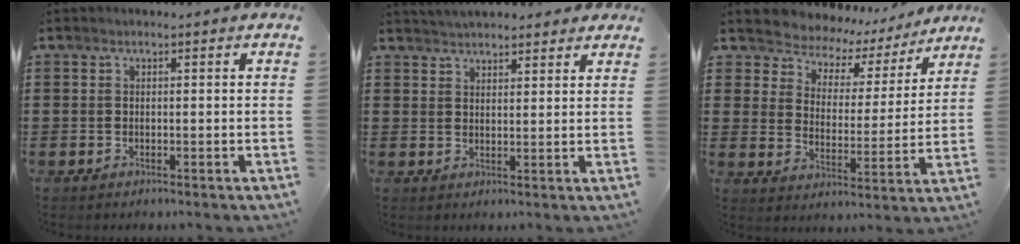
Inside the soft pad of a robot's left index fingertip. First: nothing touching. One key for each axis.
{"total": 3.4, "fx": 3.3, "fy": 0.7, "fz": 0.2, "tx": -0.013, "ty": -0.003, "tz": 0.063}
{"total": 5.4, "fx": 5.1, "fy": 1.9, "fz": 0.2, "tx": -0.041, "ty": -0.038, "tz": 0.085}